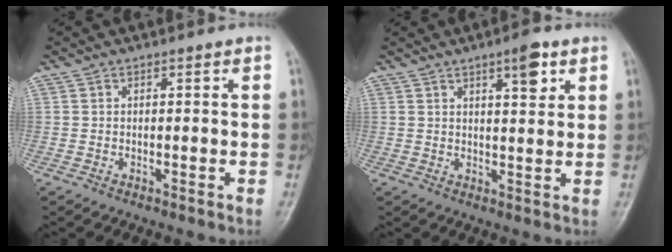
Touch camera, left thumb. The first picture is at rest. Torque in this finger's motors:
{"motor_torque": [0.07, 0.02, 0.05, 0.23, 0.08]}